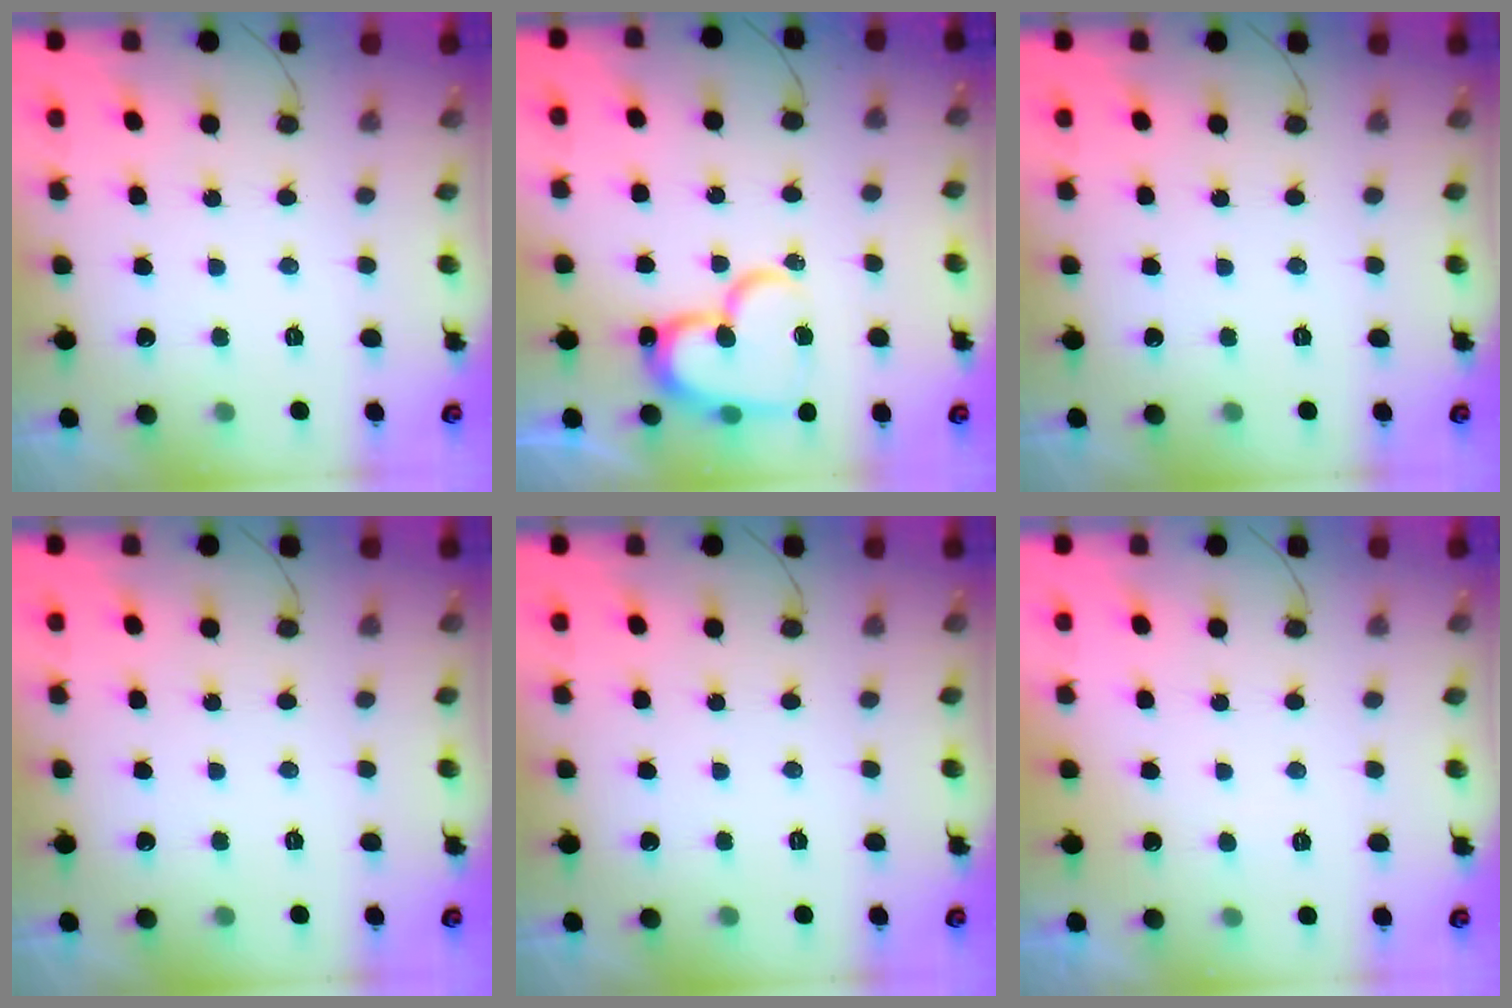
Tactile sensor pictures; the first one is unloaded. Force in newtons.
{"total": 17.2, "press": 17.2, "slide": 1.5}
{"total": 0.0}
{"total": 0.0}
{"total": 0.0}
{"total": 3.4, "press": 3.4, "slide": 0.2}